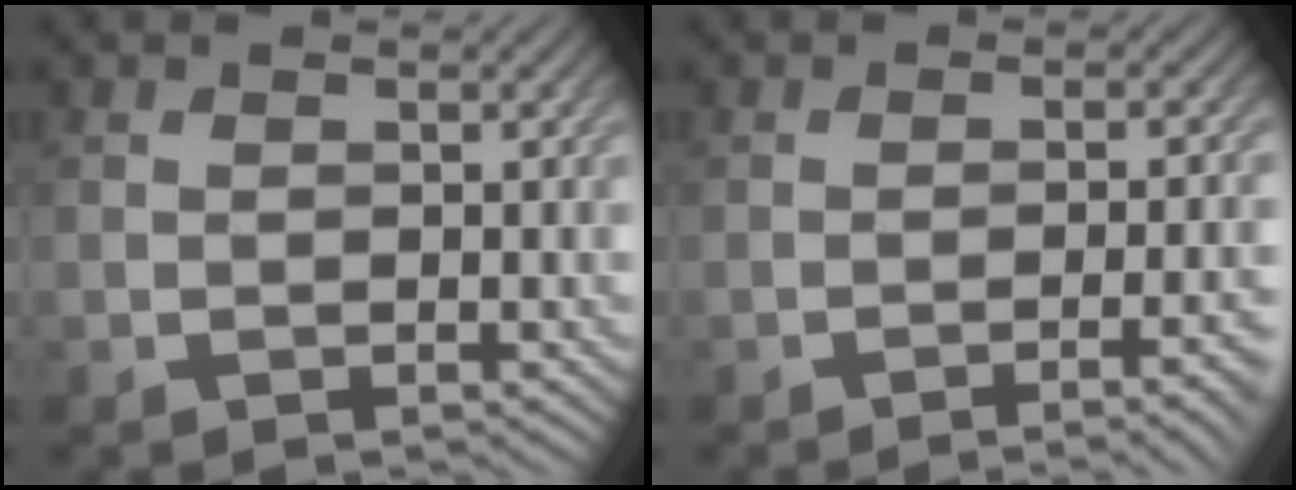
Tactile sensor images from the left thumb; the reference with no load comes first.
{"total": 5.0, "force": [-2.3, 1.0, 4.3], "torque": [-0.052, 0.006, -0.032]}